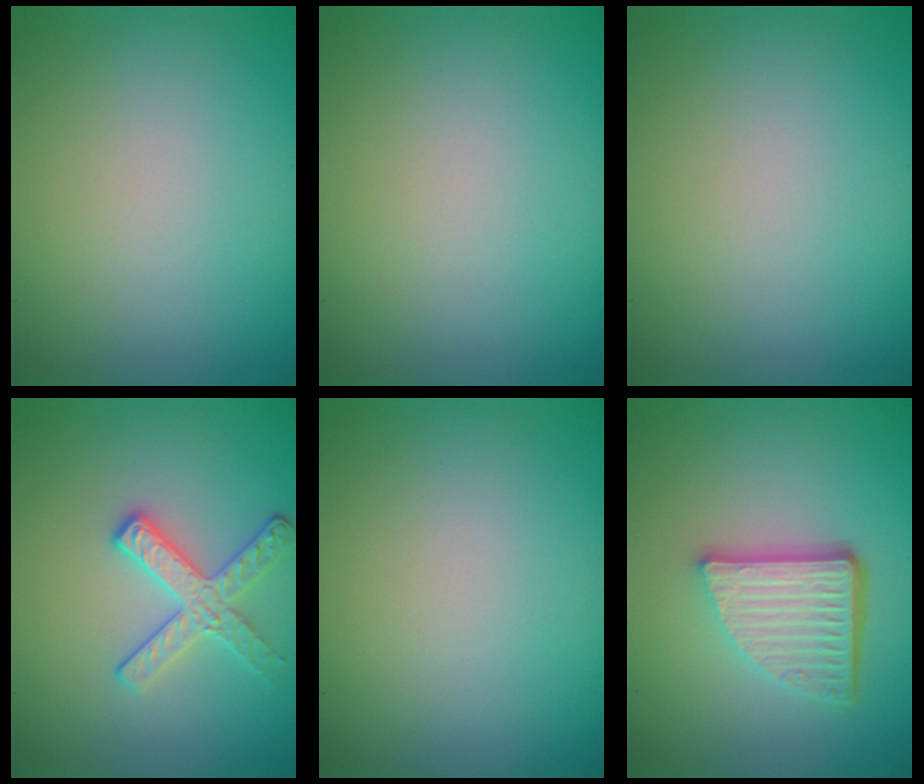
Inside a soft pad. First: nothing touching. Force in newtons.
{"total": 0.0}
{"total": 0.0}
{"total": 2.8, "press": 2.7, "slide": 0.5}
{"total": 0.0}
{"total": 5.4, "press": 3.7, "slide": 3.9}